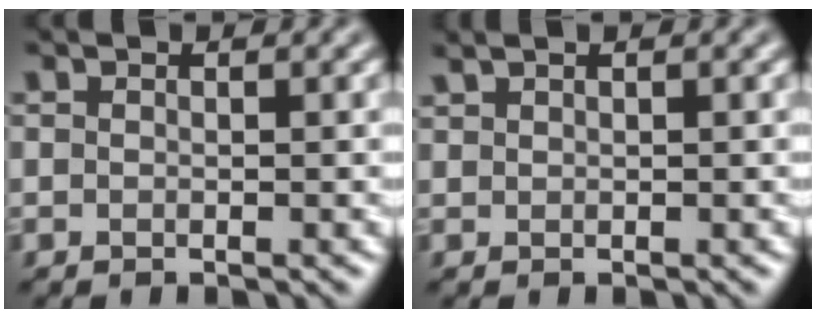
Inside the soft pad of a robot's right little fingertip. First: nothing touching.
{"total": 0.8, "force": [0.7, 0.2, 0.3], "torque": [-0.003, 0.004, 0.017]}